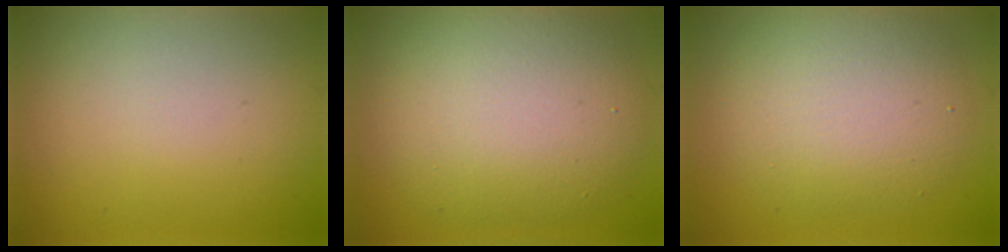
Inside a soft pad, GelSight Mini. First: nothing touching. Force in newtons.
{"total": 8.5, "press": 8.4, "slide": 0.9}
{"total": 5.5, "press": 5.5, "slide": 0.2}